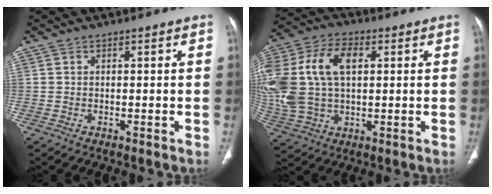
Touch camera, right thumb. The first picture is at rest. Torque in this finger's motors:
{"motor_torque": [2.33, 2.68, 2.45, 0.03, 0.89]}